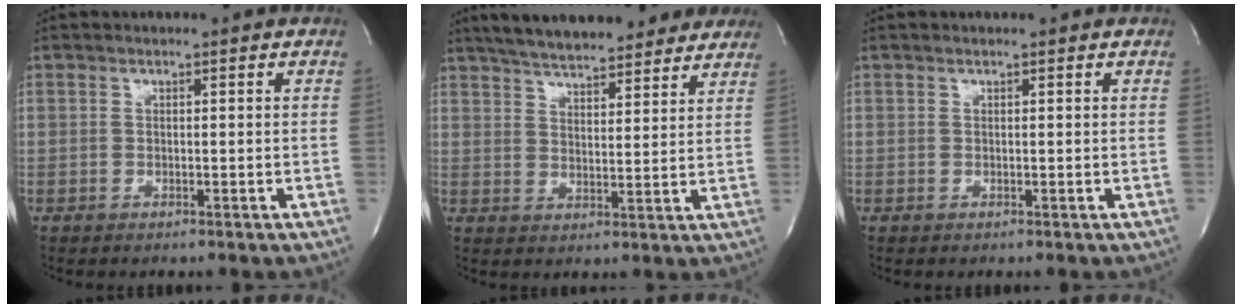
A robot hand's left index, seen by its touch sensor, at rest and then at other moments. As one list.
[{"total": 19.1, "force": [16.6, 4.7, 8.3], "torque": [-0.135, 0.029, 0.229]}, {"total": 0.7, "force": [0.7, 0.0, 0.1], "torque": [-0.007, 0.006, 0.013]}]